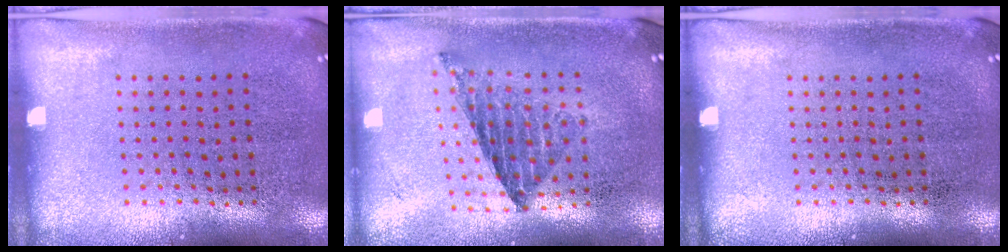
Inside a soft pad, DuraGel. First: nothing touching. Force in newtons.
{"total": 0.8, "press": 0.8, "slide": 0.0}
{"total": 0.0}